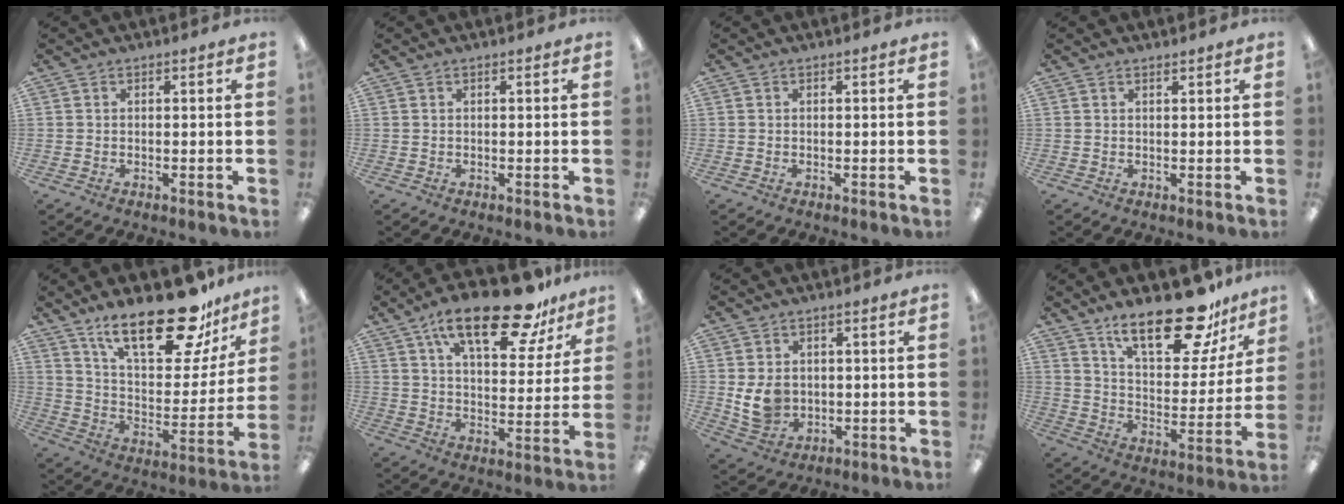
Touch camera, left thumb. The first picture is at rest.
{"total": 0.0}
{"total": 0.0}
{"total": 0.7, "force": [0.7, 0.1, 0.2], "torque": [-0.005, 0.000, 0.013]}
{"total": 24.6, "force": [17.3, 9.0, 15.0], "torque": [-0.235, -0.103, 0.292]}
{"total": 20.9, "force": [14.0, 7.9, 13.4], "torque": [-0.210, -0.072, 0.230]}
{"total": 6.8, "force": [0.6, 5.7, 3.7], "torque": [-0.071, -0.002, 0.011]}
{"total": 21.8, "force": [15.3, 8.4, 13.1], "torque": [-0.193, -0.091, 0.255]}